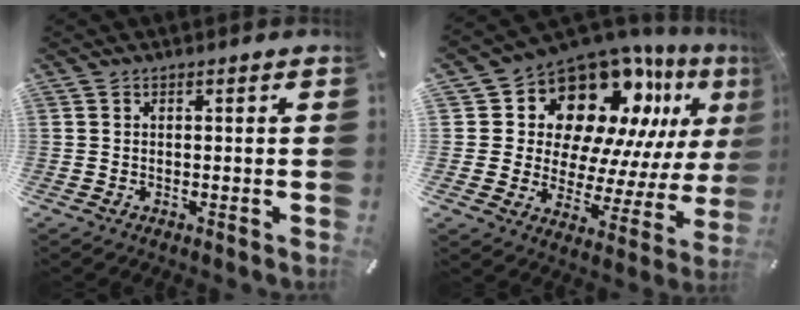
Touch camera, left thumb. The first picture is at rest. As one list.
[{"total": 17.2, "force": [11.8, 10.2, 7.1], "torque": [-0.108, -0.116, 0.208]}]